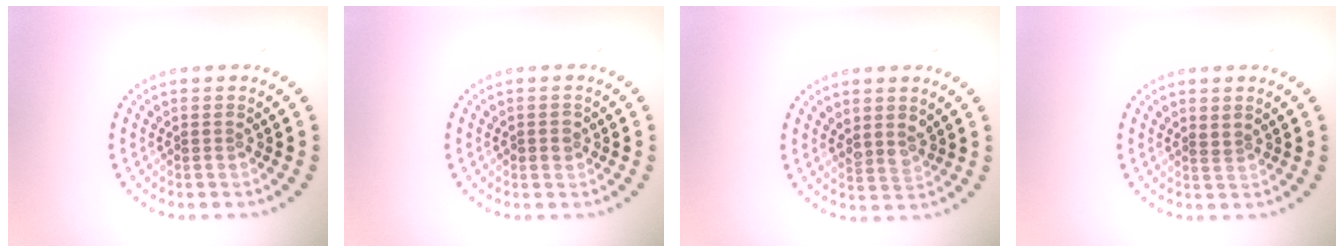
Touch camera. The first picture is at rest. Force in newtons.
{"total": 1.0, "press": 1.0, "slide": 0.1}
{"total": 1.7, "press": 1.4, "slide": 0.9}
{"total": 0.7, "press": 0.4, "slide": 0.6}